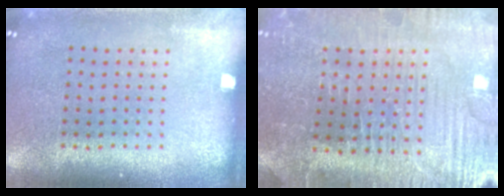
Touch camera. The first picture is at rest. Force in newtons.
{"total": 3.6, "press": 3.6, "slide": 0.4}